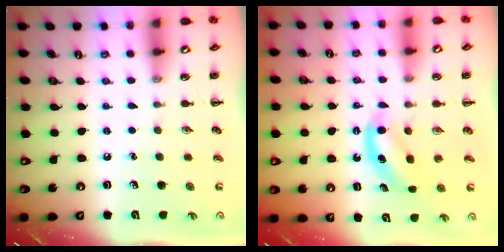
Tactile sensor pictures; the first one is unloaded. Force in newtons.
{"total": 5.4, "press": 5.3, "slide": 1.0}